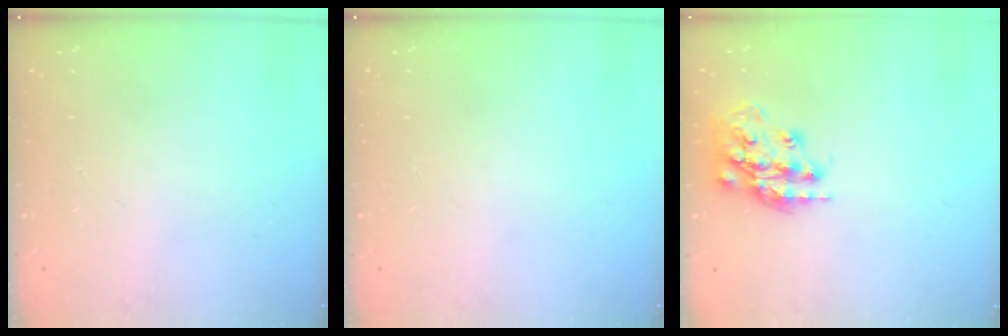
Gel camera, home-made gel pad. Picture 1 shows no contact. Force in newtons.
{"total": 0.0}
{"total": 15.5, "press": 15.5, "slide": 1.1}